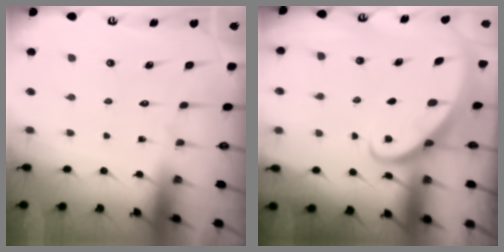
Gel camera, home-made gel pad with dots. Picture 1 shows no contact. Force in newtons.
{"total": 2.8, "press": 2.8, "slide": 0.2}